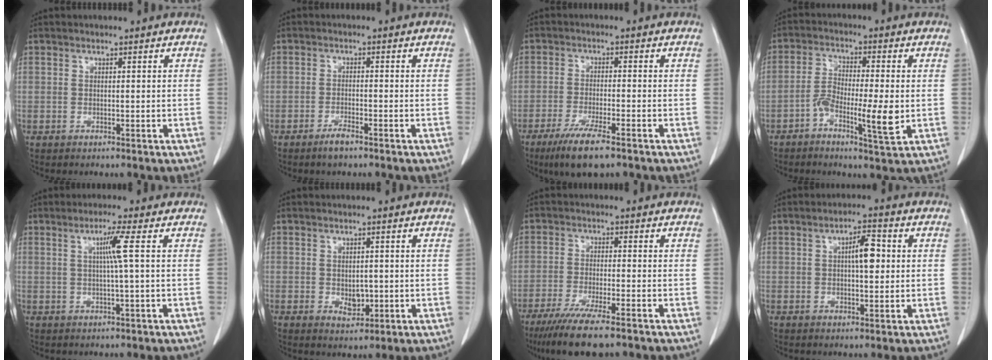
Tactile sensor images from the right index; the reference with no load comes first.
{"total": 2.4, "force": [-1.8, 0.3, 1.5], "torque": [-0.034, -0.002, -0.032]}
{"total": 7.9, "force": [-5.3, 0.9, 5.9], "torque": [-0.108, -0.020, -0.087]}
{"total": 7.5, "force": [-2.3, 1.2, 7.1], "torque": [-0.133, 0.002, -0.042]}
{"total": 3.9, "force": [0.7, -1.2, 3.6], "torque": [-0.072, 0.000, 0.015]}
{"total": 2.9, "force": [-0.4, 2.0, 2.1], "torque": [-0.030, -0.003, 0.003]}
{"total": 10.3, "force": [-7.7, 0.8, 6.8], "torque": [-0.110, -0.025, -0.123]}
{"total": 4.8, "force": [0.7, 1.4, 4.6], "torque": [-0.076, 0.009, 0.010]}